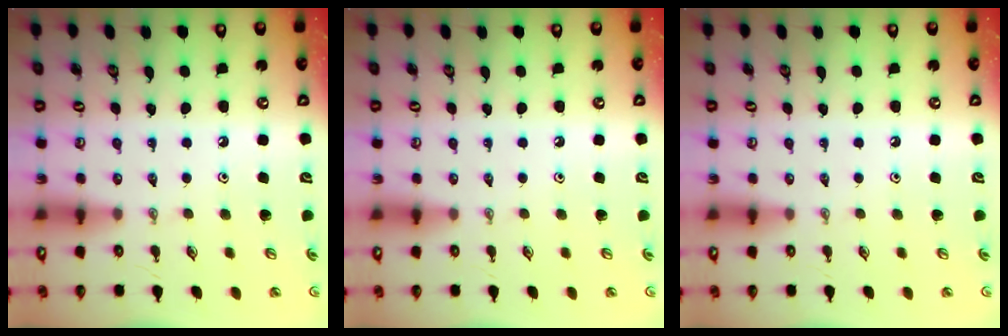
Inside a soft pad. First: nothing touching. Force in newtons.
{"total": 0.0}
{"total": 0.0}